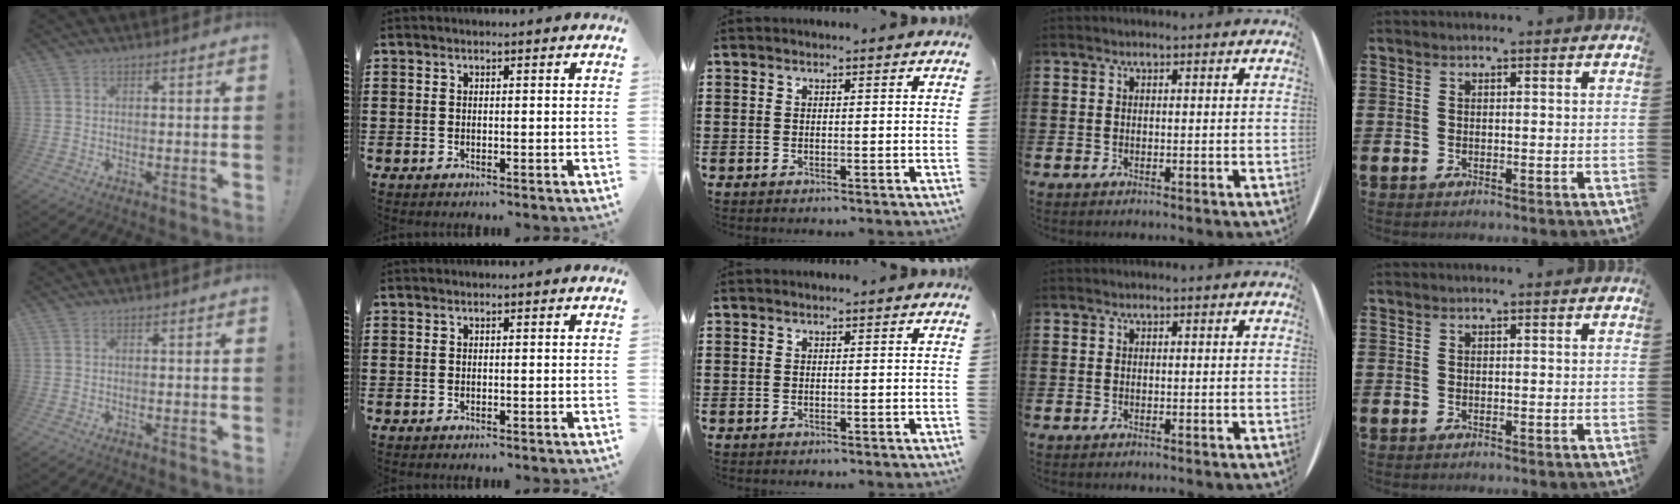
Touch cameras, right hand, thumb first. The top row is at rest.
{}